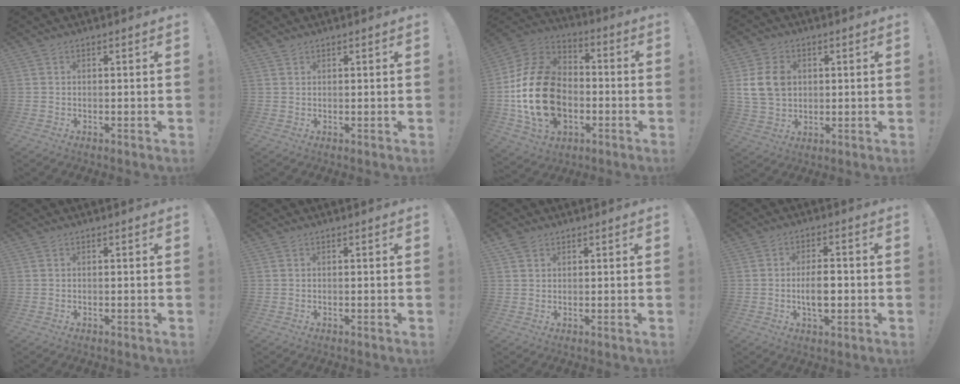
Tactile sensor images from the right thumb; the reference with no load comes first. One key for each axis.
{"total": 1.2, "fx": 1.0, "fy": 0.7, "fz": 0.1, "tx": -0.001, "ty": -0.003, "tz": 0.021}
{"total": 23.1, "fx": -3.4, "fy": 16.4, "fz": 16.0, "tx": -0.301, "ty": 0.031, "tz": -0.041}
{"total": 10.9, "fx": 2.3, "fy": 8.6, "fz": 6.2, "tx": -0.115, "ty": -0.001, "tz": 0.049}
{"total": 0.0}
{"total": 0.0}
{"total": 2.7, "fx": 1.9, "fy": 1.8, "fz": 0.8, "tx": -0.009, "ty": -0.008, "tz": 0.036}
{"total": 7.1, "fx": -1.0, "fy": 3.4, "fz": 6.2, "tx": -0.096, "ty": -0.001, "tz": -0.023}